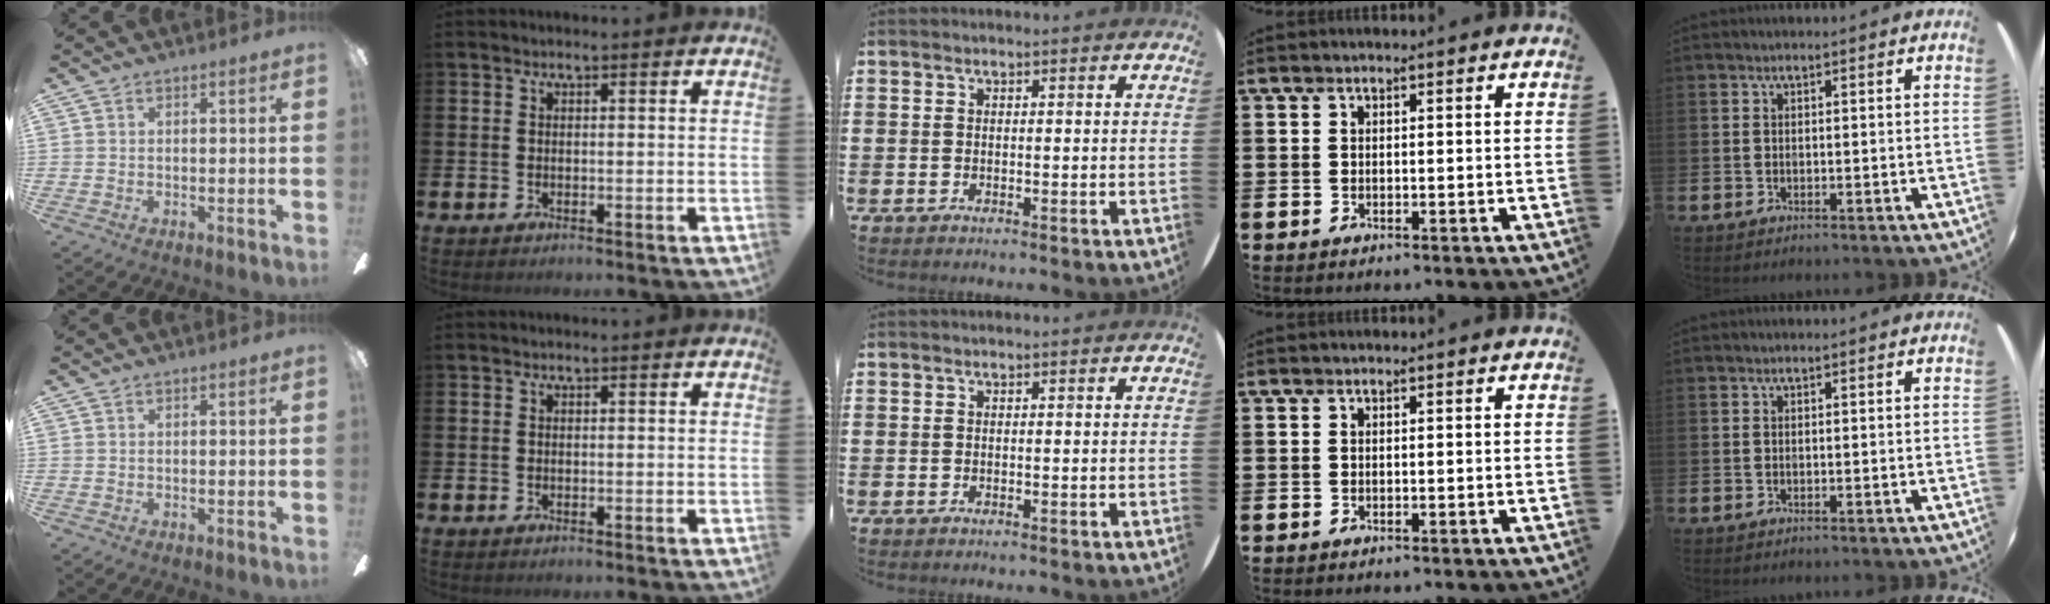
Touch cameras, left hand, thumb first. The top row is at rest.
{}